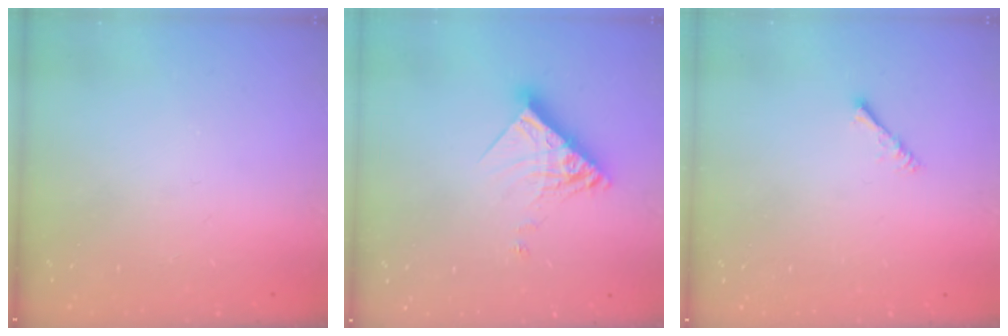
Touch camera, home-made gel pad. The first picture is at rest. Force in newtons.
{"total": 12.3, "press": 12.3, "slide": 0.9}
{"total": 1.4, "press": 1.3, "slide": 0.3}